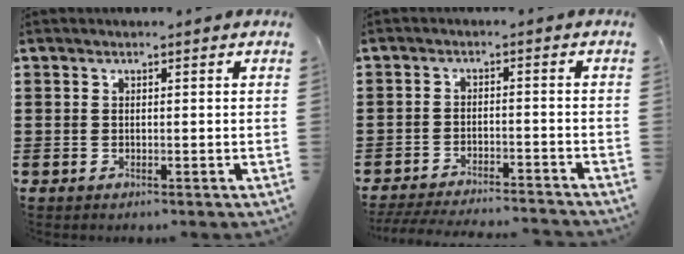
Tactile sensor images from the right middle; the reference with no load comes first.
{"total": 4.2, "force": [-4.1, 0.0, 1.0], "torque": [-0.023, -0.006, -0.084]}